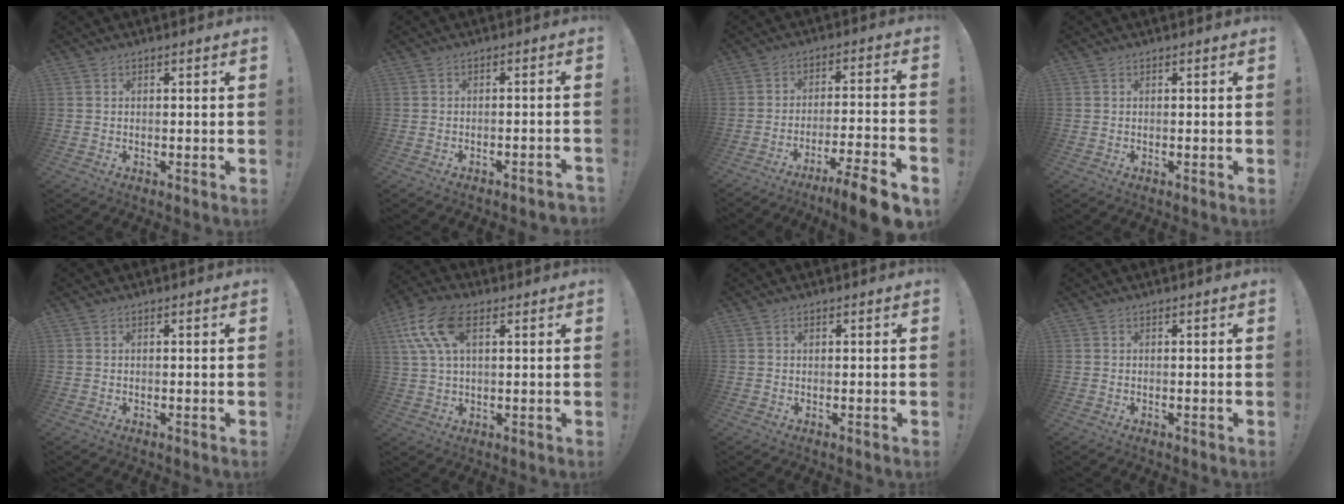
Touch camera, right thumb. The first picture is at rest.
{"total": 2.0, "force": [-1.6, 0.1, 1.2], "torque": [-0.018, 0.001, -0.027]}
{"total": 10.4, "force": [-7.7, 0.2, 7.0], "torque": [-0.097, 0.037, -0.130]}
{"total": 0.0}
{"total": 0.0}
{"total": 13.1, "force": [5.1, 7.0, 9.8], "torque": [-0.198, -0.003, 0.098]}
{"total": 0.0}
{"total": 0.0}